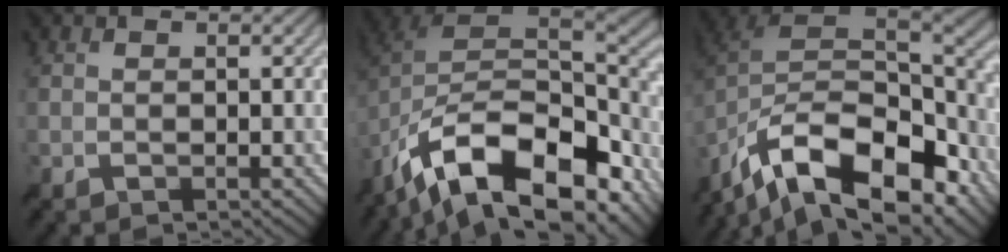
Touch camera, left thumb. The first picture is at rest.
{"total": 16.6, "force": [-8.6, 8.3, 11.5], "torque": [-0.249, -0.019, -0.141]}
{"total": 16.8, "force": [-10.0, 8.2, 10.7], "torque": [-0.247, -0.030, -0.161]}